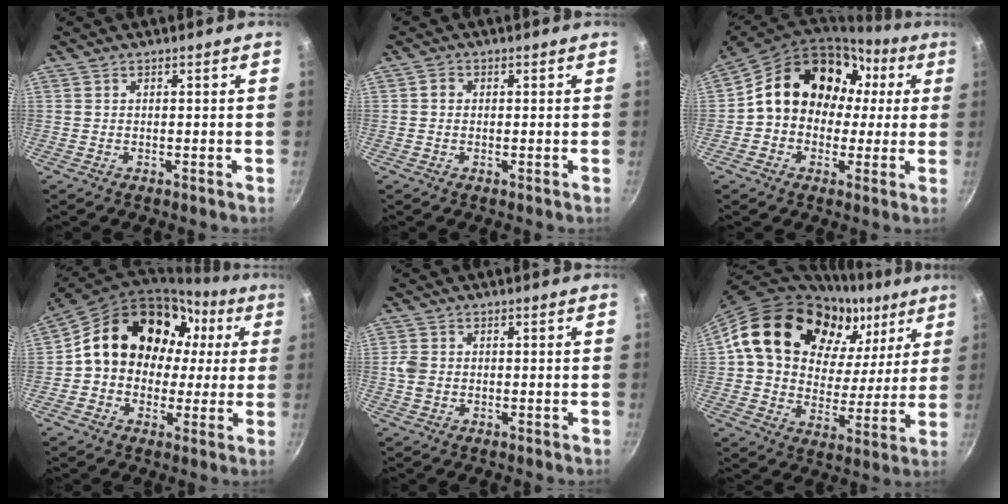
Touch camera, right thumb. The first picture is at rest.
{"total": 1.4, "force": [0.0, 1.2, 0.6], "torque": [-0.011, 0.006, -0.002]}
{"total": 18.2, "force": [2.3, 14.7, 10.4], "torque": [-0.136, 0.054, 0.029]}
{"total": 19.1, "force": [2.9, 15.6, 10.6], "torque": [-0.143, 0.053, 0.042]}
{"total": 3.0, "force": [-0.3, 2.5, 1.6], "torque": [-0.030, 0.007, -0.009]}
{"total": 26.1, "force": [12.5, 17.5, 14.9], "torque": [-0.224, -0.018, 0.209]}